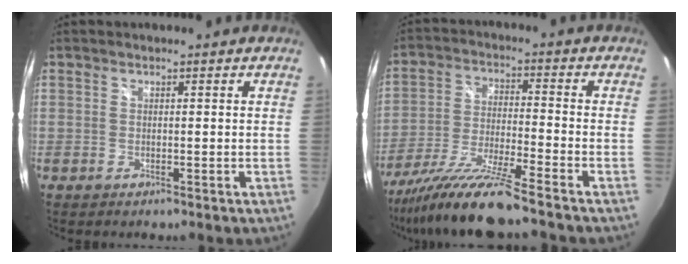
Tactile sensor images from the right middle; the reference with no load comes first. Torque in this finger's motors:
{"motor_torque": [1.09, -1.04, 0.28, 0.21]}